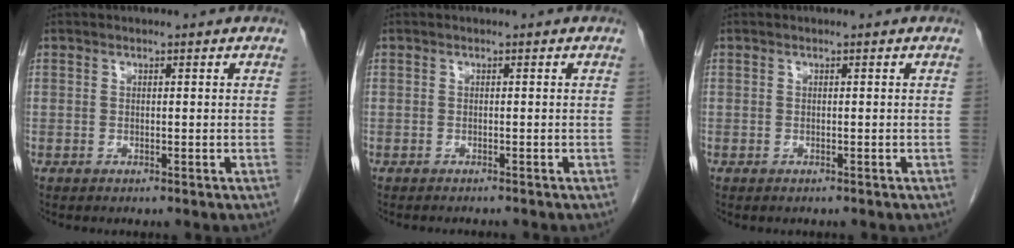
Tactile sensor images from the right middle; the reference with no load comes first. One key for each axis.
{"total": 2.4, "fx": -2.3, "fy": 0.1, "fz": 0.6, "tx": -0.004, "ty": -0.003, "tz": -0.027}
{"total": 0.7, "fx": -0.6, "fy": 0.3, "fz": 0.2, "tx": -0.006, "ty": 0.000, "tz": -0.008}